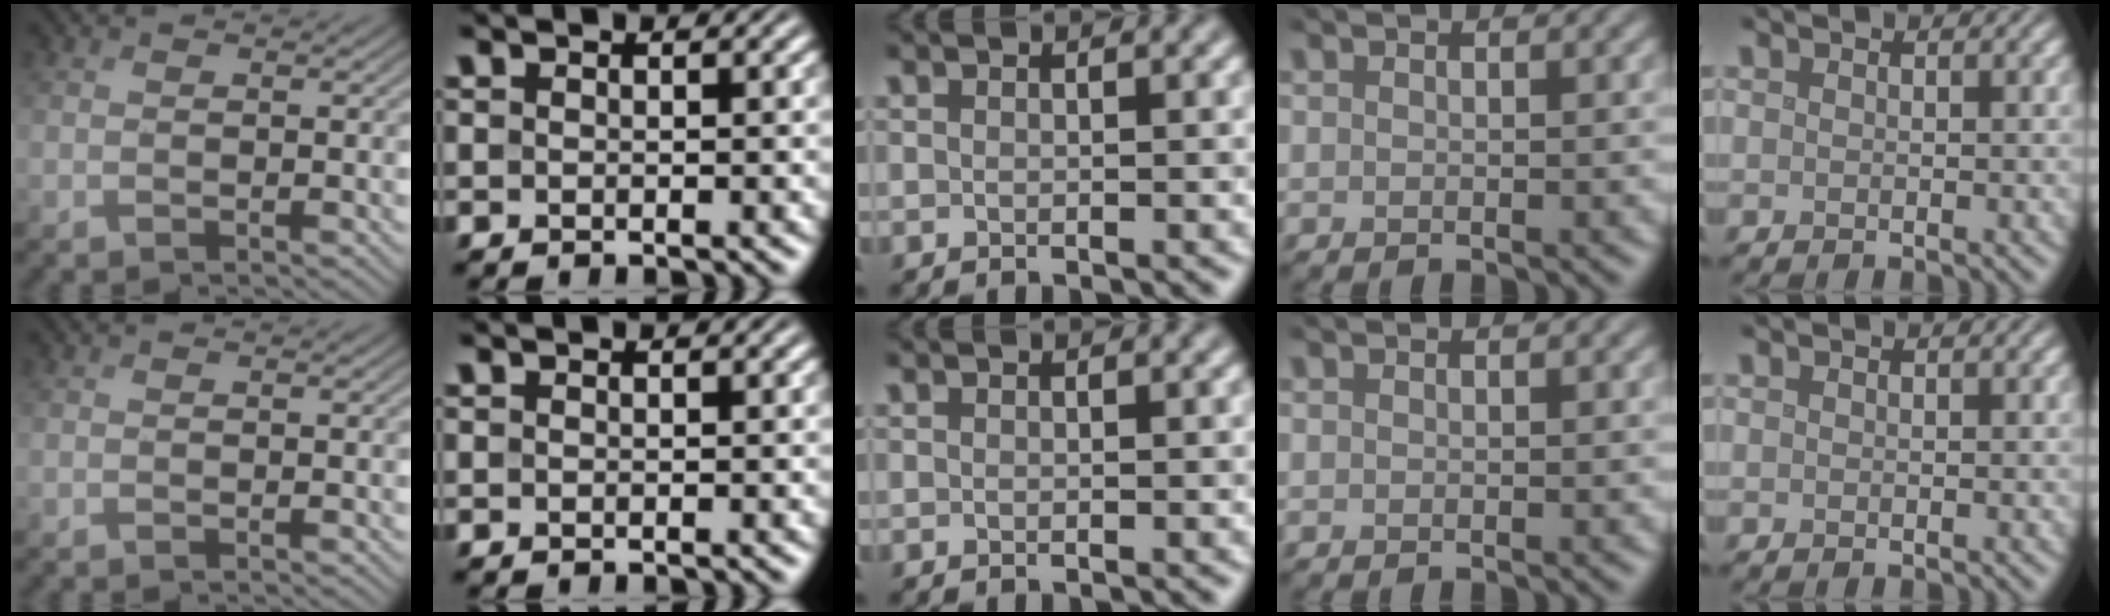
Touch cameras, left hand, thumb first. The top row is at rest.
{}